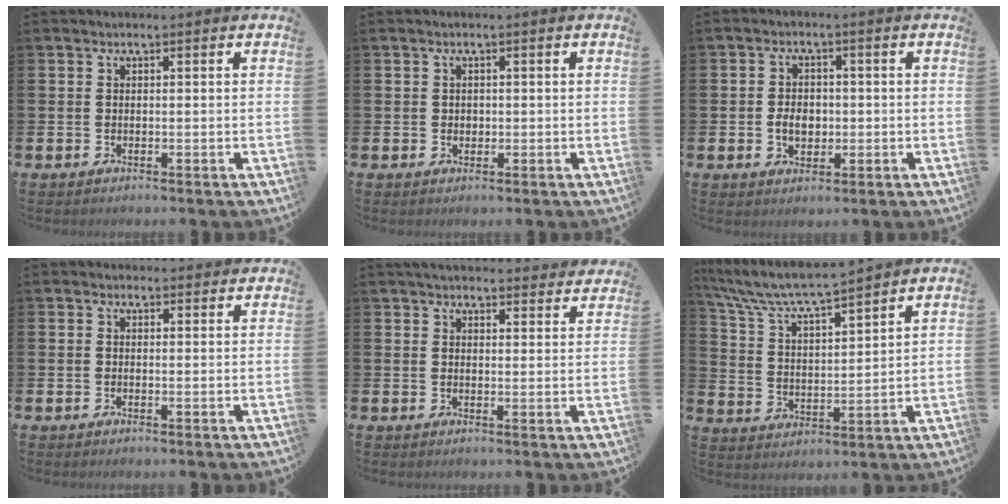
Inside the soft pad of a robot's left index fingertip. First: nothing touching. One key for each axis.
{"total": 1.0, "fx": 0.4, "fy": 0.8, "fz": 0.3, "tx": 0.004, "ty": 0.003, "tz": 0.005}
{"total": 3.6, "fx": -0.5, "fy": 2.7, "fz": 2.4, "tx": -0.031, "ty": 0.000, "tz": -0.016}
{"total": 0.9, "fx": 0.7, "fy": 0.5, "fz": 0.1, "tx": 0.008, "ty": 0.002, "tz": 0.011}
{"total": 4.2, "fx": 4.1, "fy": 0.8, "fz": 0.5, "tx": -0.007, "ty": -0.022, "tz": 0.073}
{"total": 7.1, "fx": 6.7, "fy": 0.5, "fz": 2.3, "tx": -0.074, "ty": -0.051, "tz": 0.111}